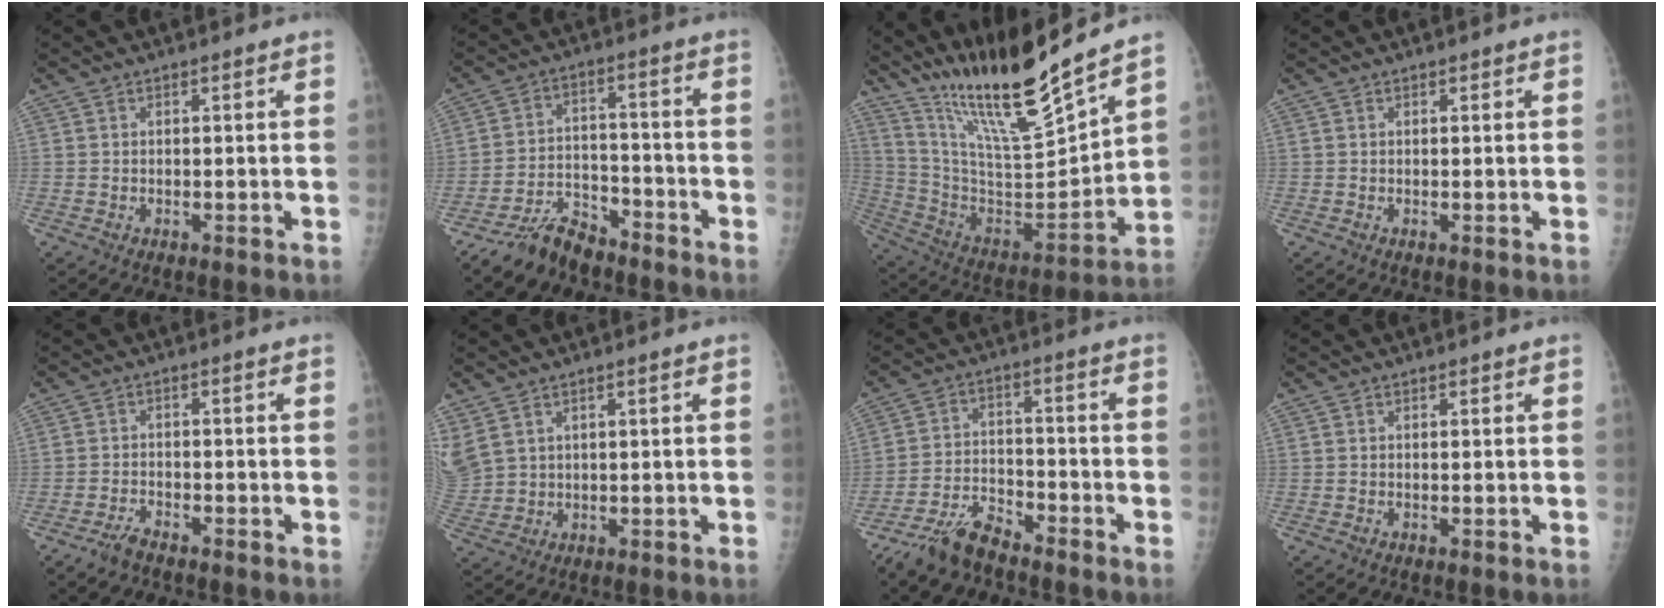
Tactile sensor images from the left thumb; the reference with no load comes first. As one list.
[{"total": 8.0, "force": [-6.9, 3.5, 2.3], "torque": [-0.027, 0.050, -0.128]}, {"total": 20.5, "force": [16.9, 1.0, 11.4], "torque": [-0.171, -0.098, 0.315]}, {"total": 0.0}, {"total": 2.6, "force": [-2.2, 0.6, 1.1], "torque": [-0.027, 0.008, -0.043]}, {"total": 6.8, "force": [3.6, 4.3, 3.8], "torque": [-0.109, -0.007, 0.086]}, {"total": 7.6, "force": [-6.6, 2.3, 2.9], "torque": [-0.059, 0.034, -0.130]}, {"total": 0.0}]